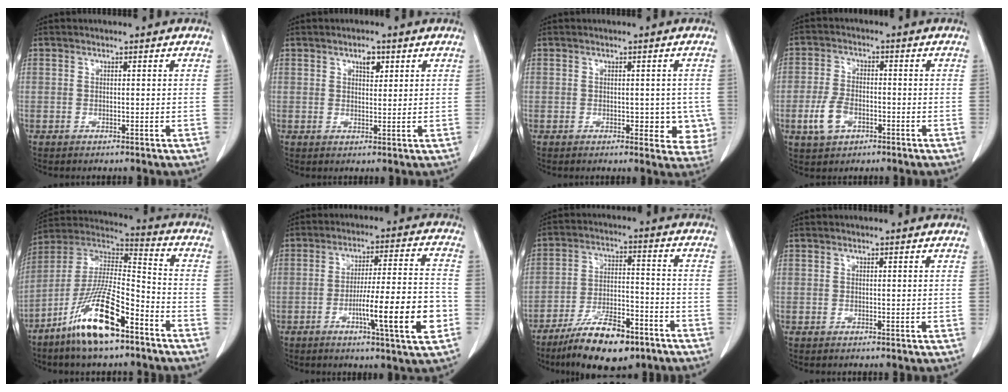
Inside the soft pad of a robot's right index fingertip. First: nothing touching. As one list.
[{"total": 2.5, "force": [1.4, 1.2, 1.8], "torque": [-0.027, -0.001, 0.023]}, {"total": 5.3, "force": [-0.7, 3.0, 4.3], "torque": [-0.024, 0.002, -0.004]}, {"total": 5.5, "force": [-2.2, 3.2, 3.9], "torque": [-0.086, 0.002, -0.038]}, {"total": 16.2, "force": [-9.7, 3.1, 12.6], "torque": [-0.248, -0.009, -0.178]}, {"total": 12.9, "force": [-4.4, 0.0, 12.2], "torque": [-0.191, -0.005, -0.069]}, {"total": 13.2, "force": [-9.3, 4.0, 8.4], "torque": [-0.146, -0.003, -0.158]}, {"total": 0.0}]